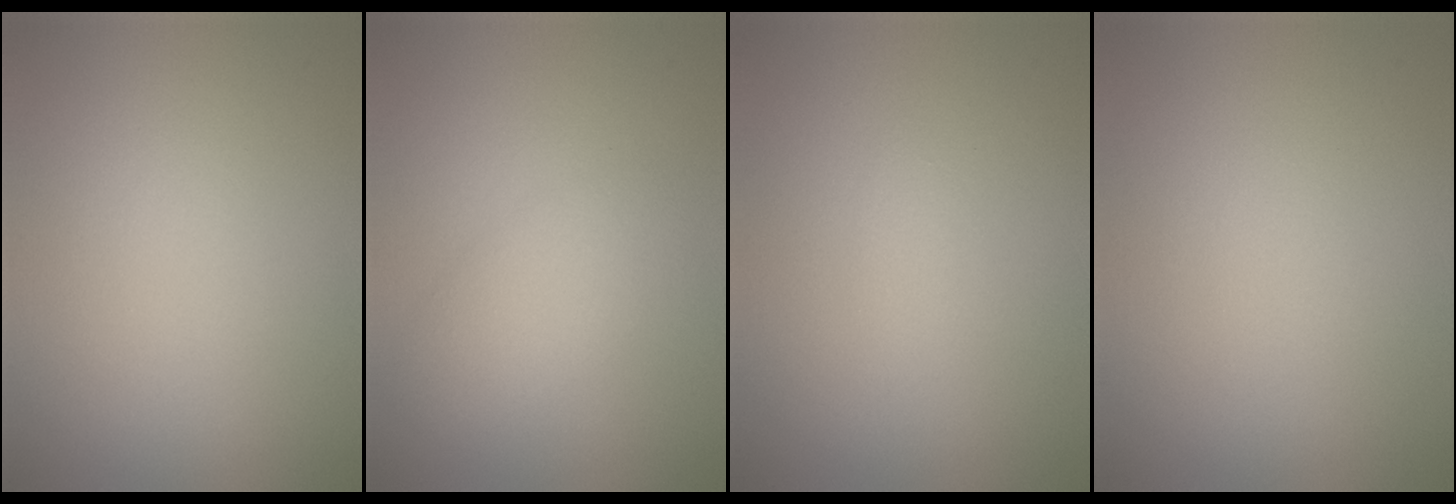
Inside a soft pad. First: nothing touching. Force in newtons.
{"total": 2.4, "press": 2.4, "slide": 0.1}
{"total": 0.7, "press": 0.7, "slide": 0.0}
{"total": 0.0}